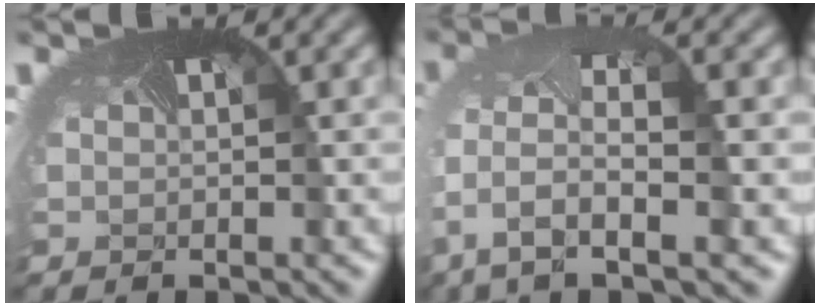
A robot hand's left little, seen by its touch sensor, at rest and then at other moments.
{"total": 6.7, "force": [-2.4, 2.9, 5.6], "torque": [-0.135, -0.018, -0.043]}